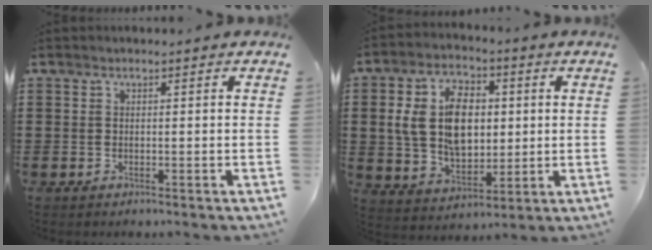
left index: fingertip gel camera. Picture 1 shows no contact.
{"total": 11.2, "force": [1.7, 7.4, 8.2], "torque": [-0.184, 0.015, 0.027]}